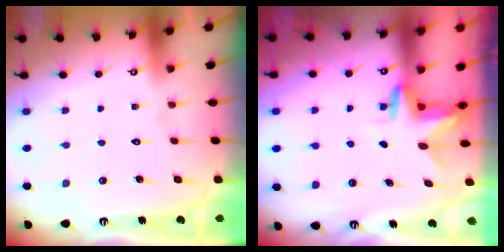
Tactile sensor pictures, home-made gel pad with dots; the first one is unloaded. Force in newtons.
{"total": 3.0, "press": 3.0, "slide": 0.2}